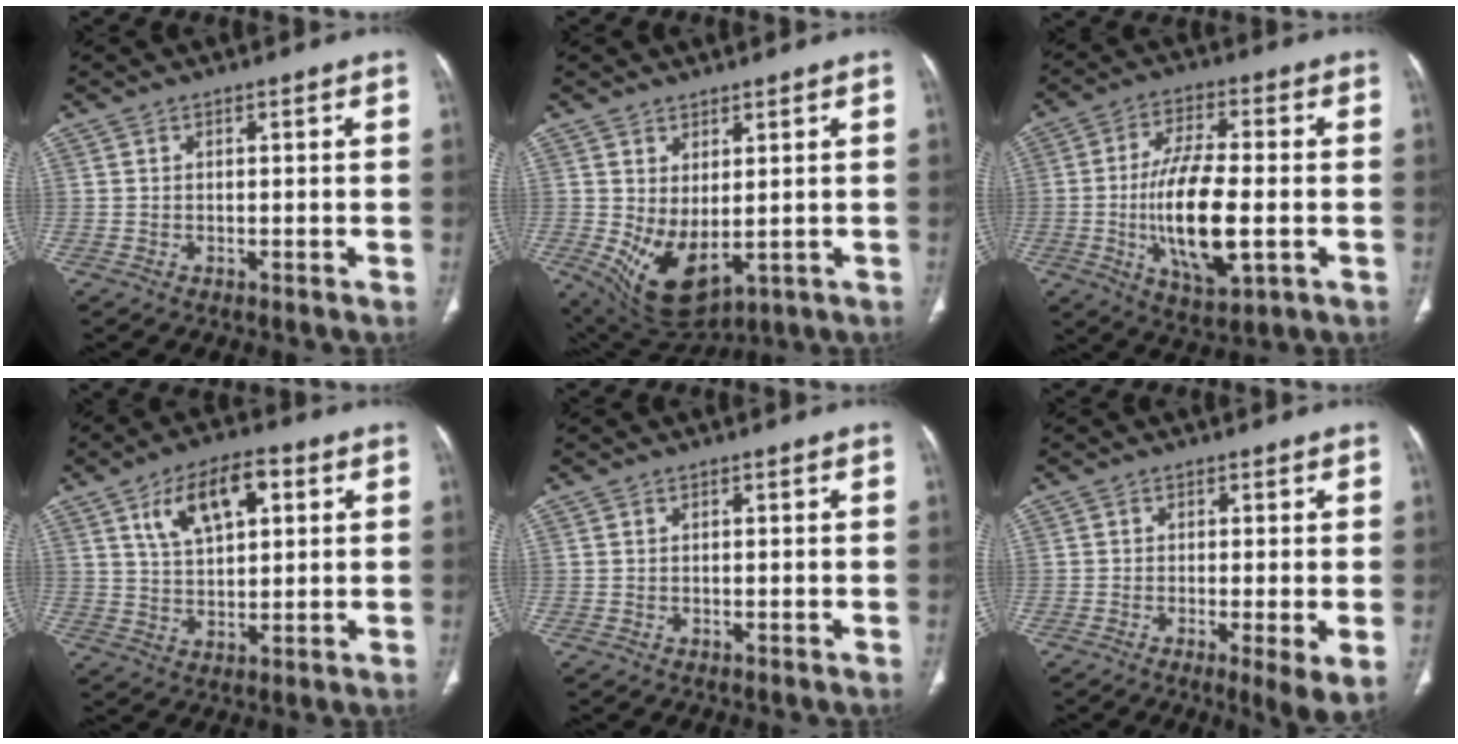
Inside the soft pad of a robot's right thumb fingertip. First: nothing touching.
{"total": 9.9, "force": [-0.7, 5.2, 8.4], "torque": [-0.144, -0.014, 0.019]}
{"total": 15.6, "force": [-2.7, 5.8, 14.2], "torque": [-0.260, -0.003, -0.043]}
{"total": 11.1, "force": [4.5, 5.5, 8.5], "torque": [-0.129, -0.003, 0.078]}
{"total": 0.0}
{"total": 5.2, "force": [-1.2, 0.8, 5.0], "torque": [-0.088, -0.019, -0.022]}